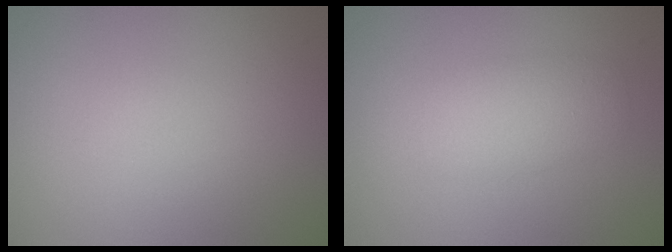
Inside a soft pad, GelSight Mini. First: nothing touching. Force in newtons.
{"total": 2.9, "press": 2.9, "slide": 0.1}